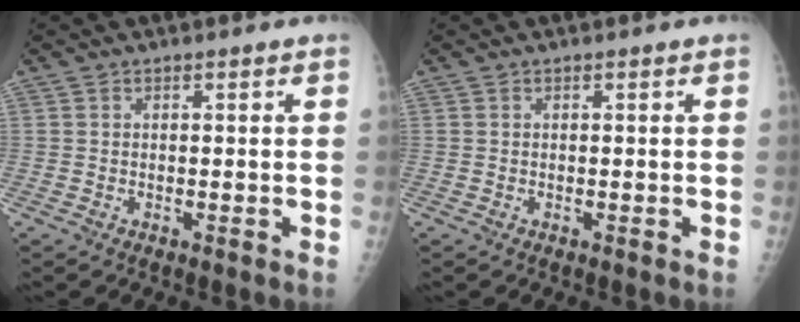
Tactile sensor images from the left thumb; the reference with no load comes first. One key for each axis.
{"total": 0.0}